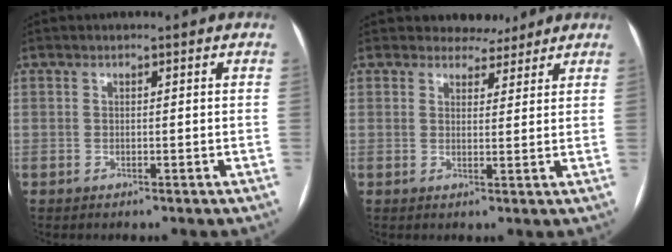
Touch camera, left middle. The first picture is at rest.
{"total": 3.8, "force": [3.4, 1.7, 0.1], "torque": [0.004, -0.002, 0.043]}